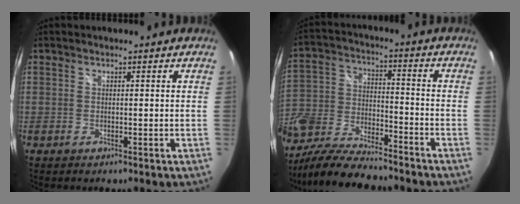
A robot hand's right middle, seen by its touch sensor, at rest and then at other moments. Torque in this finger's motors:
{"motor_torque": [1.09, -1.05, 0.84, 0.21]}